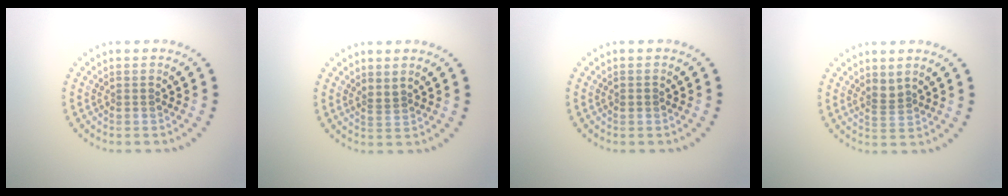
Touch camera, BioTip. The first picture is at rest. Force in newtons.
{"total": 0.8, "press": 0.6, "slide": 0.6}
{"total": 0.8, "press": 0.7, "slide": 0.1}
{"total": 1.2, "press": 0.8, "slide": 0.9}